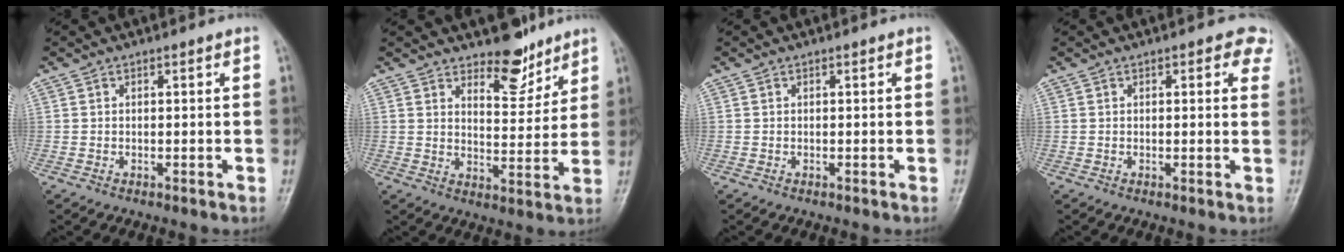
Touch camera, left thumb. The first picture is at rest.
{"total": 7.9, "force": [6.2, 3.4, 3.5], "torque": [-0.024, -0.051, 0.100]}
{"total": 0.0}
{"total": 4.1, "force": [2.2, 2.2, 2.8], "torque": [0.002, -0.004, 0.015]}